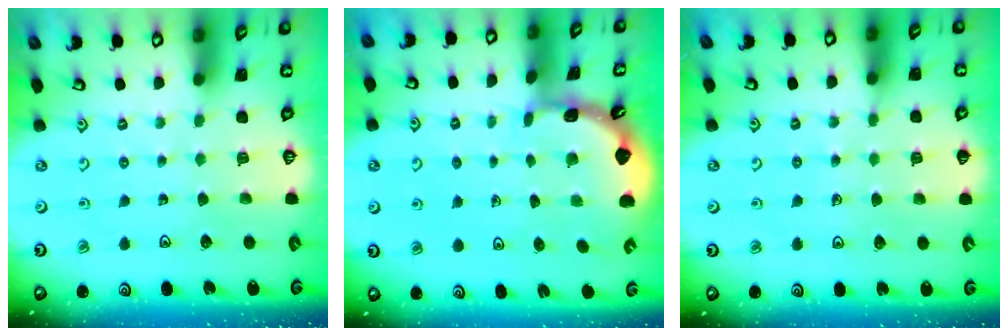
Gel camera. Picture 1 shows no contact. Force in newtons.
{"total": 1.6, "press": 1.6, "slide": 0.1}
{"total": 4.0, "press": 3.9, "slide": 0.5}